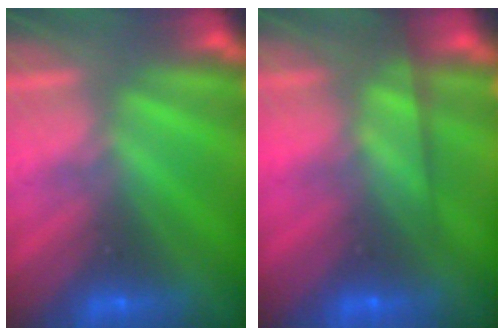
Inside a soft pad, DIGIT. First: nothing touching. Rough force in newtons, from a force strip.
{"total": 7.9}